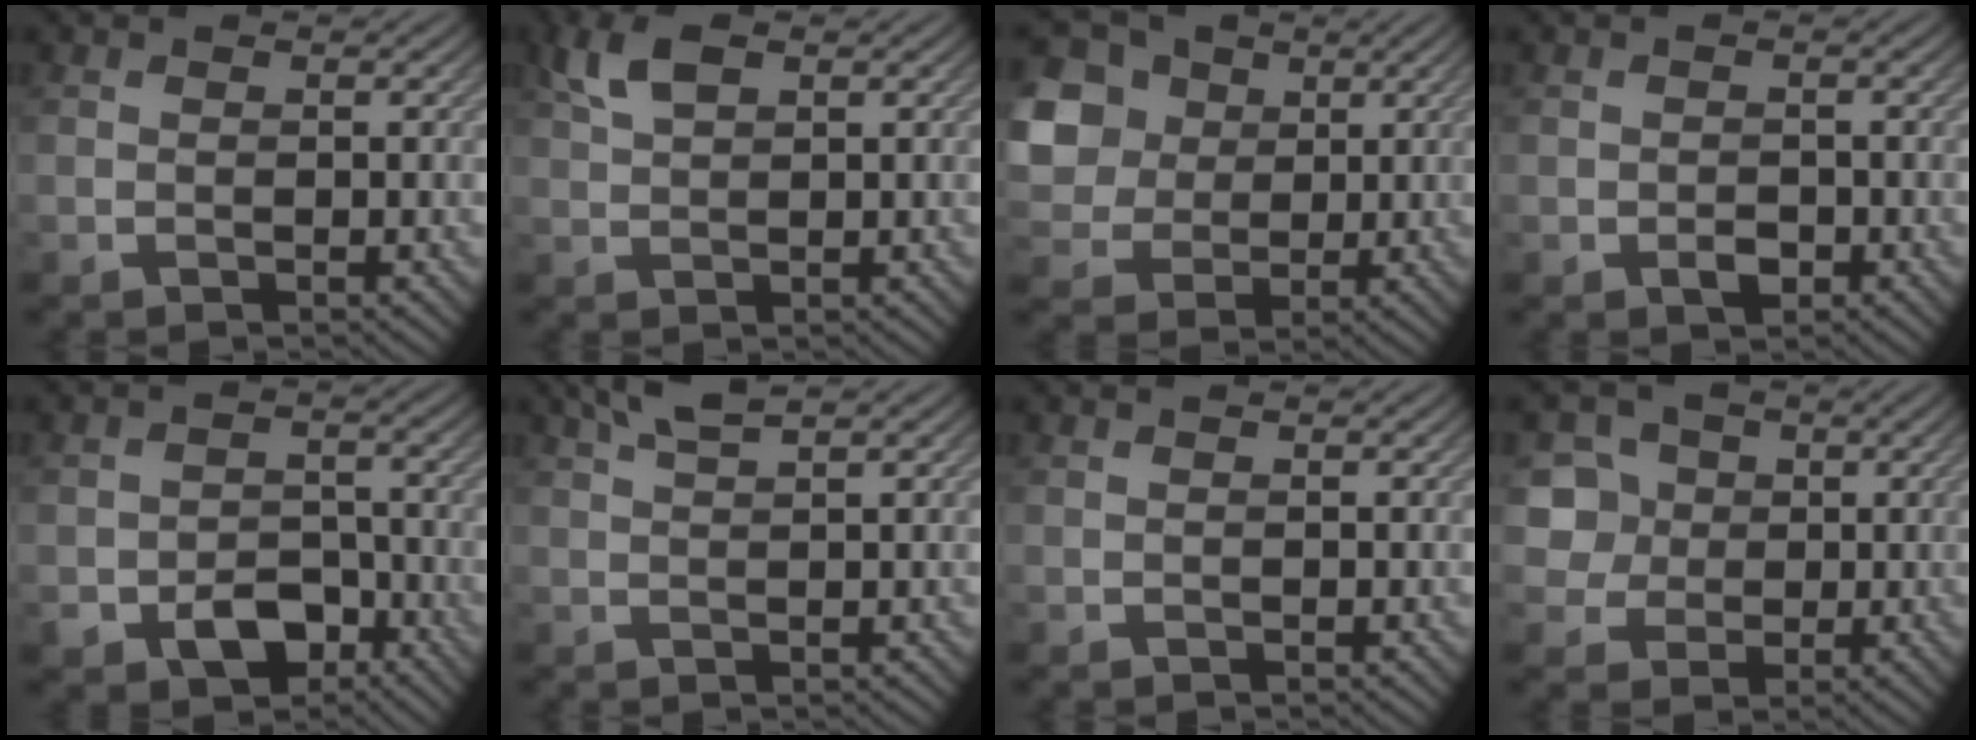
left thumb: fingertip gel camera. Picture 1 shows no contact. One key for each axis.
{"total": 3.5, "fx": 1.9, "fy": 1.4, "fz": 2.6, "tx": -0.061, "ty": 0.009, "tz": 0.041}
{"total": 12.5, "fx": 3.5, "fy": 10.3, "fz": 6.1, "tx": -0.199, "ty": 0.026, "tz": 0.066}
{"total": 1.7, "fx": -0.9, "fy": 1.1, "fz": 1.0, "tx": -0.016, "ty": -0.006, "tz": -0.017}
{"total": 5.7, "fx": -3.2, "fy": 3.6, "fz": 2.9, "tx": -0.050, "ty": -0.010, "tz": -0.059}
{"total": 3.1, "fx": 2.0, "fy": 0.5, "fz": 2.4, "tx": -0.046, "ty": 0.015, "tz": 0.042}
{"total": 0.0}
{"total": 6.6, "fx": 1.1, "fy": 6.1, "fz": 2.2, "tx": -0.073, "ty": 0.012, "tz": 0.015}